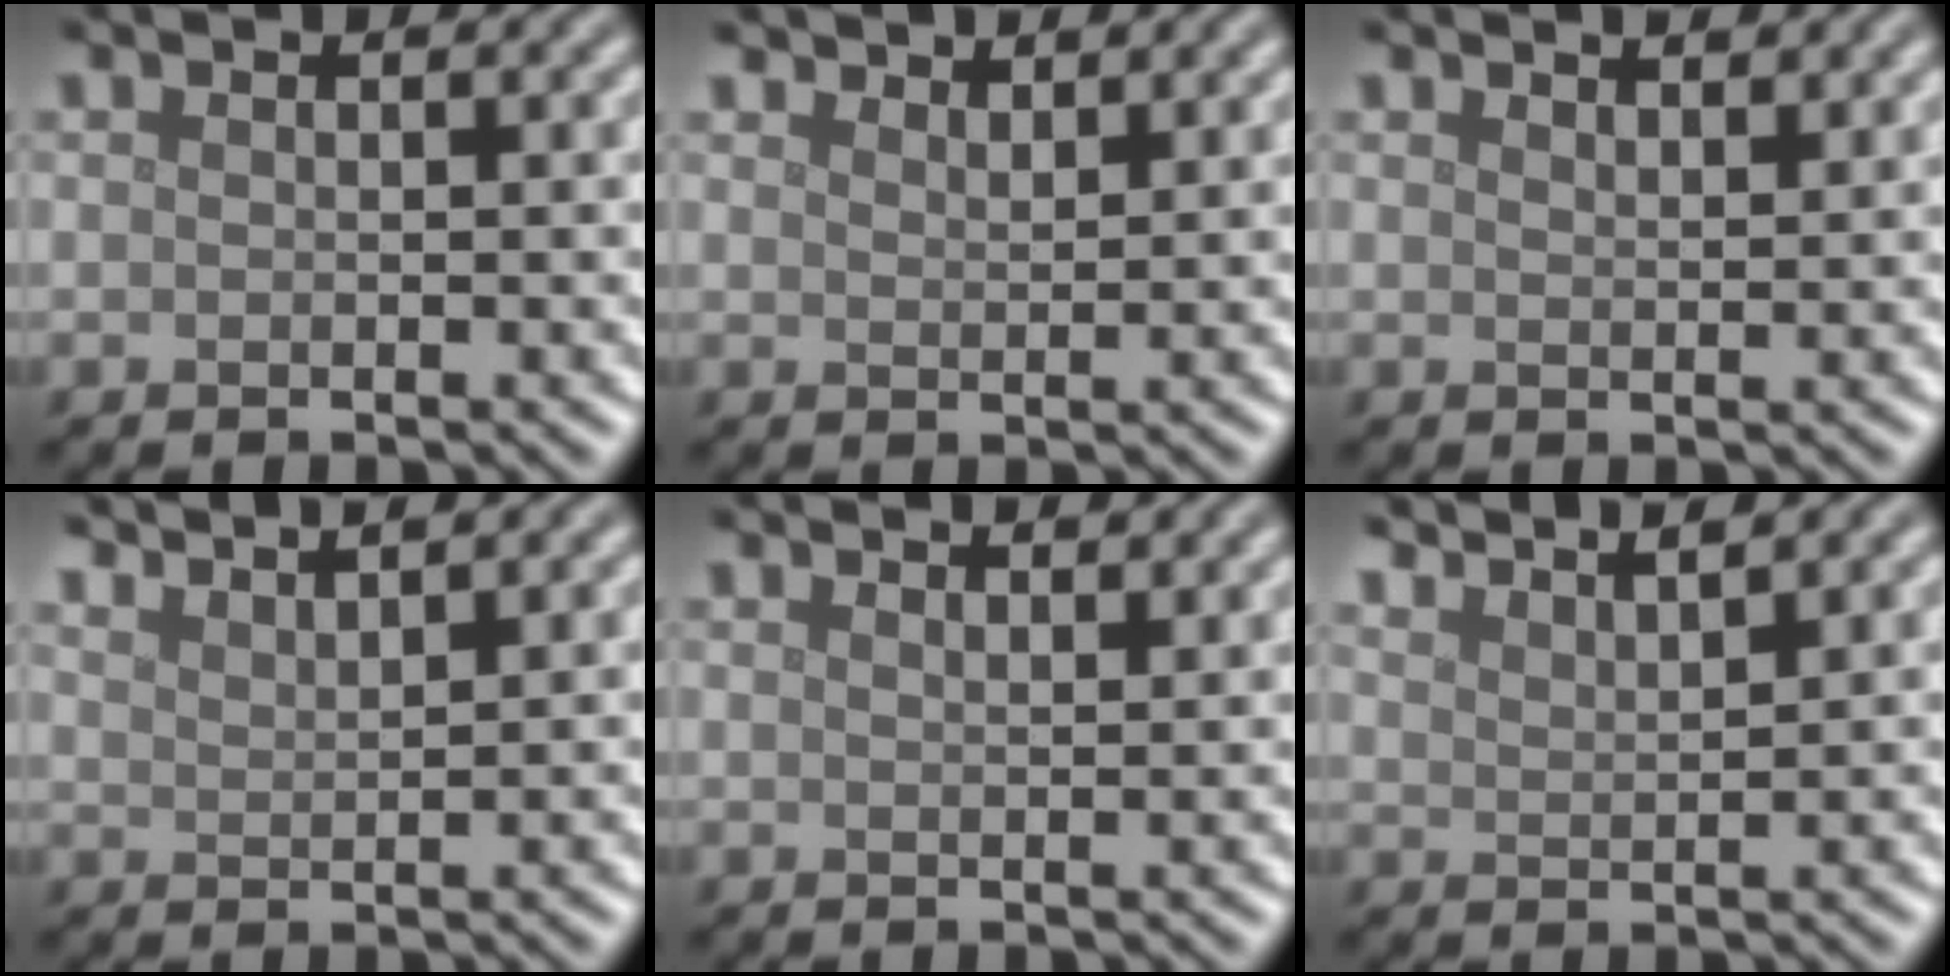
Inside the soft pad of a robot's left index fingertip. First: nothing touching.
{"total": 3.1, "force": [3.0, 0.5, 0.8], "torque": [-0.010, 0.001, 0.043]}
{"total": 1.8, "force": [1.7, 0.3, 0.5], "torque": [-0.008, 0.001, 0.027]}
{"total": 3.8, "force": [3.5, 0.8, 1.4], "torque": [0.001, 0.012, 0.034]}
{"total": 1.6, "force": [1.4, 0.4, 0.6], "torque": [-0.008, 0.003, 0.014]}
{"total": 4.8, "force": [4.3, 1.0, 1.8], "torque": [-0.007, 0.018, 0.043]}